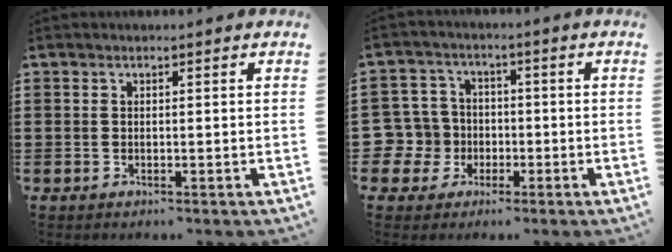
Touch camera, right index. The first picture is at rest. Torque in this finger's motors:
{"motor_torque": [0.08, 1.51, 0.10, -0.01]}